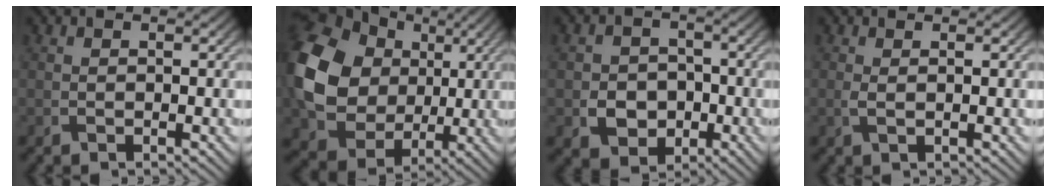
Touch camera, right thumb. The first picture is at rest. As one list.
[{"total": 16.7, "force": [2.5, 13.6, 9.4], "torque": [-0.235, 0.007, 0.034]}, {"total": 5.3, "force": [-1.5, 4.5, 2.5], "torque": [-0.048, -0.009, -0.038]}, {"total": 1.0, "force": [0.2, 0.2, 0.9], "torque": [-0.026, 0.000, 0.006]}]